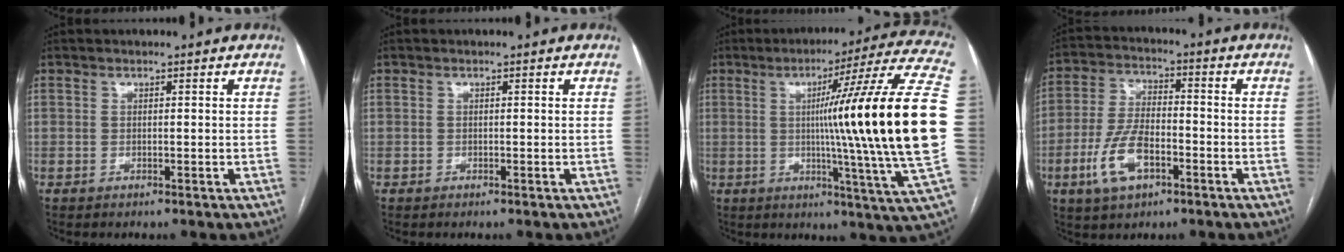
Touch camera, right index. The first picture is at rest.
{"total": 0.0}
{"total": 25.2, "force": [1.0, -2.3, 25.1], "torque": [-0.291, 0.005, -0.006]}
{"total": 9.9, "force": [-4.1, 4.5, 7.7], "torque": [-0.175, 0.006, -0.075]}